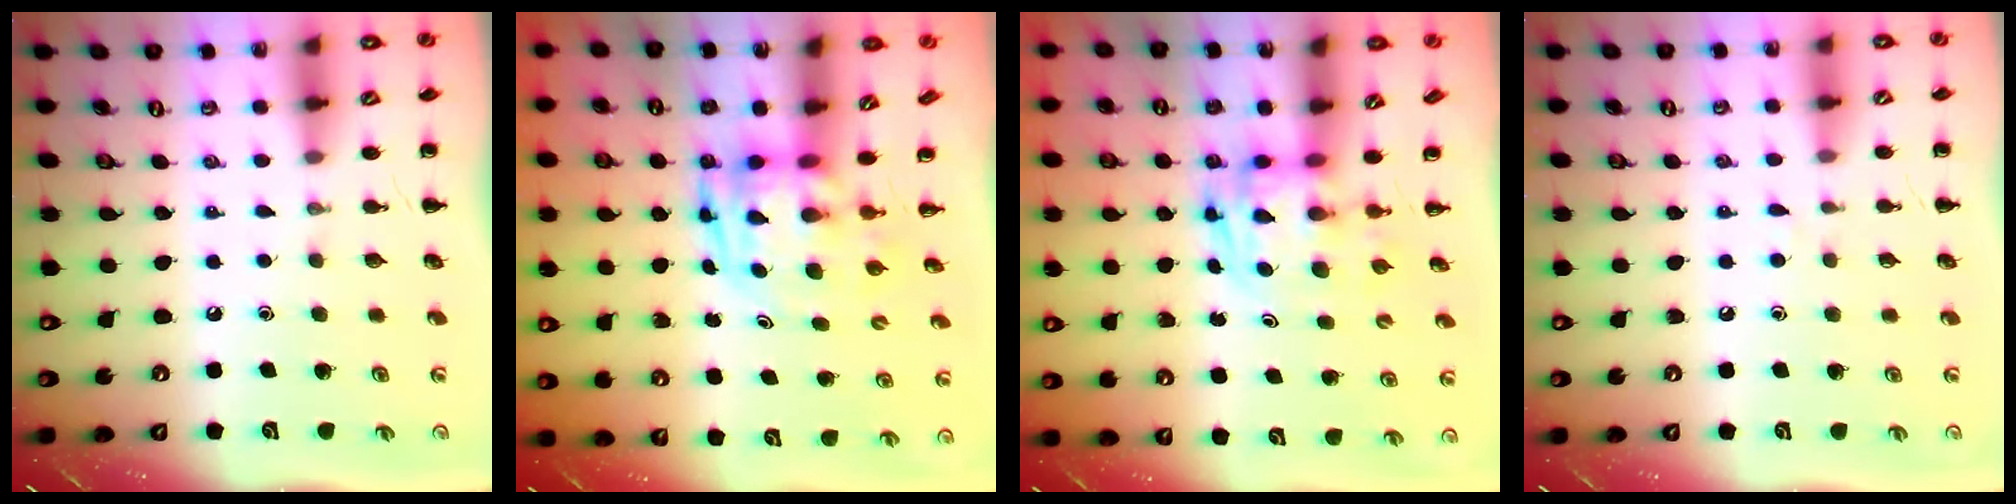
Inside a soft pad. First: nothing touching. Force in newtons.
{"total": 3.2, "press": 3.1, "slide": 0.7}
{"total": 2.8, "press": 2.8, "slide": 0.5}
{"total": 2.9, "press": 2.7, "slide": 1.0}